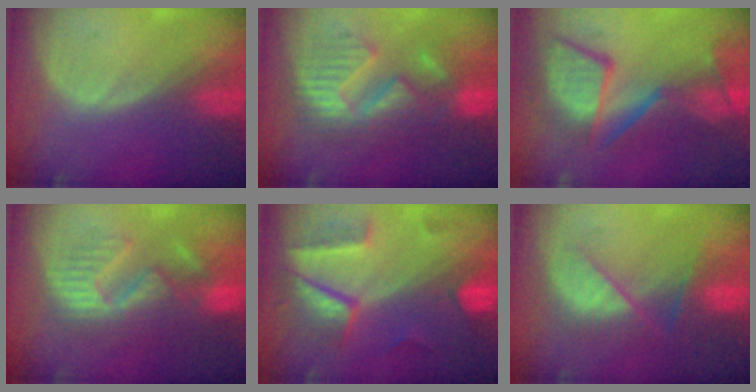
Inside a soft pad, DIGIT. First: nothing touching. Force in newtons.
{"total": 10.1, "press": 10.0, "slide": 0.6}
{"total": 11.5, "press": 10.7, "slide": 4.4}
{"total": 10.9, "press": 9.8, "slide": 4.9}
{"total": 7.4, "press": 7.2, "slide": 1.4}
{"total": 7.4, "press": 7.2, "slide": 1.9}